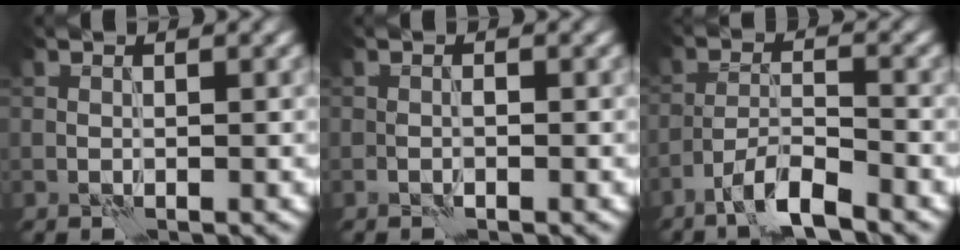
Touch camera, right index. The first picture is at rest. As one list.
[{"total": 0.0}, {"total": 4.3, "force": [-3.3, 0.5, 2.7], "torque": [-0.049, 0.004, -0.068]}]